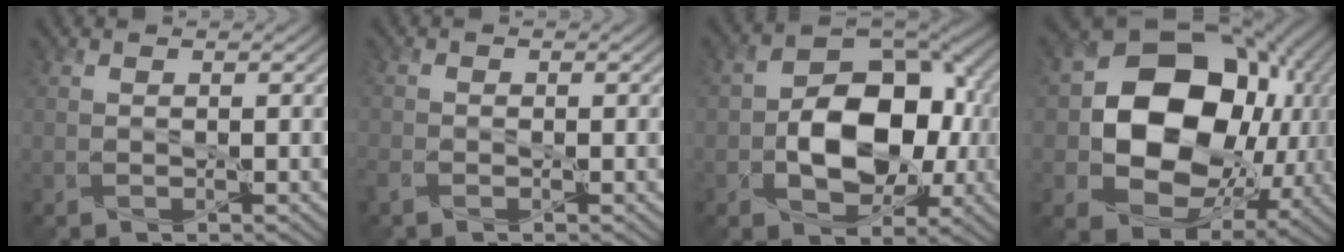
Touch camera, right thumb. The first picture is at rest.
{"total": 2.1, "force": [-1.3, 1.3, 1.0], "torque": [-0.033, -0.005, -0.032]}
{"total": 12.0, "force": [-1.5, 8.2, 8.6], "torque": [-0.131, 0.000, -0.024]}
{"total": 16.9, "force": [0.1, 13.2, 10.5], "torque": [-0.180, -0.034, 0.011]}